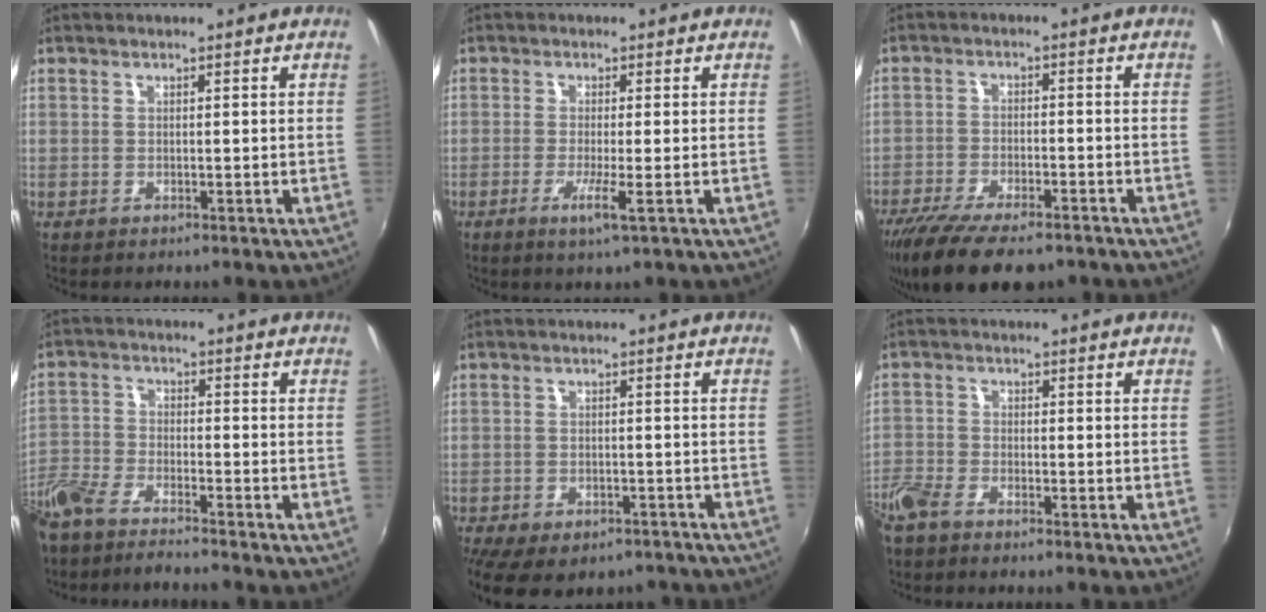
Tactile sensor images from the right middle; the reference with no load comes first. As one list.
[{"total": 3.3, "force": [-1.3, -0.6, 3.0], "torque": [-0.065, -0.012, -0.030]}, {"total": 14.0, "force": [-10.7, 4.4, 7.9], "torque": [-0.171, -0.043, -0.179]}, {"total": 10.2, "force": [-8.9, 1.5, 4.8], "torque": [-0.121, -0.022, -0.174]}, {"total": 13.4, "force": [-10.3, 5.9, 6.3], "torque": [-0.136, -0.027, -0.141]}, {"total": 5.2, "force": [-4.5, 1.6, 2.2], "torque": [-0.060, -0.014, -0.096]}]